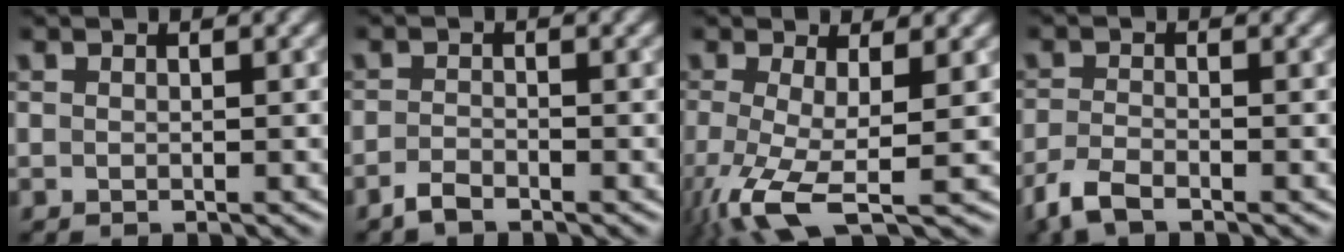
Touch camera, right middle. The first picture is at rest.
{"total": 1.5, "force": [-1.3, 0.2, 0.5], "torque": [-0.017, 0.000, -0.030]}
{"total": 6.6, "force": [-2.5, 1.7, 5.8], "torque": [-0.126, -0.015, -0.050]}
{"total": 2.8, "force": [-2.3, 0.6, 1.5], "torque": [-0.042, -0.009, -0.055]}